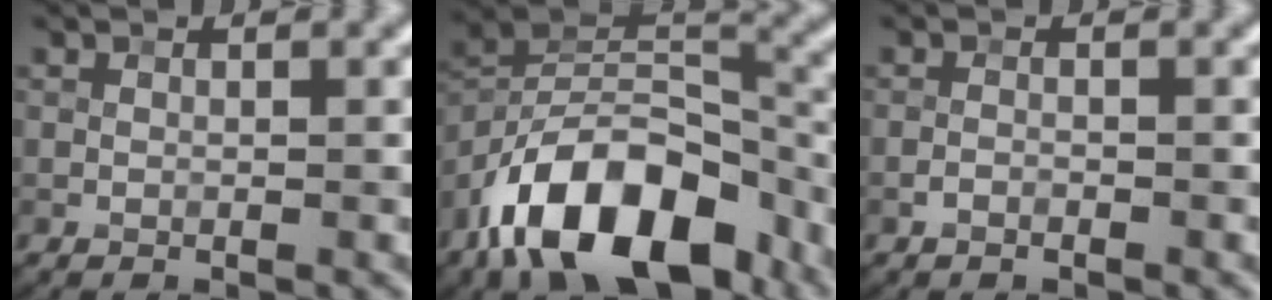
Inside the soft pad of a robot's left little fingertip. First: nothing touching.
{"total": 14.2, "force": [-8.7, 6.7, 9.0], "torque": [-0.152, 0.009, -0.164]}
{"total": 0.8, "force": [-0.8, 0.2, 0.1], "torque": [-0.001, 0.001, -0.017]}